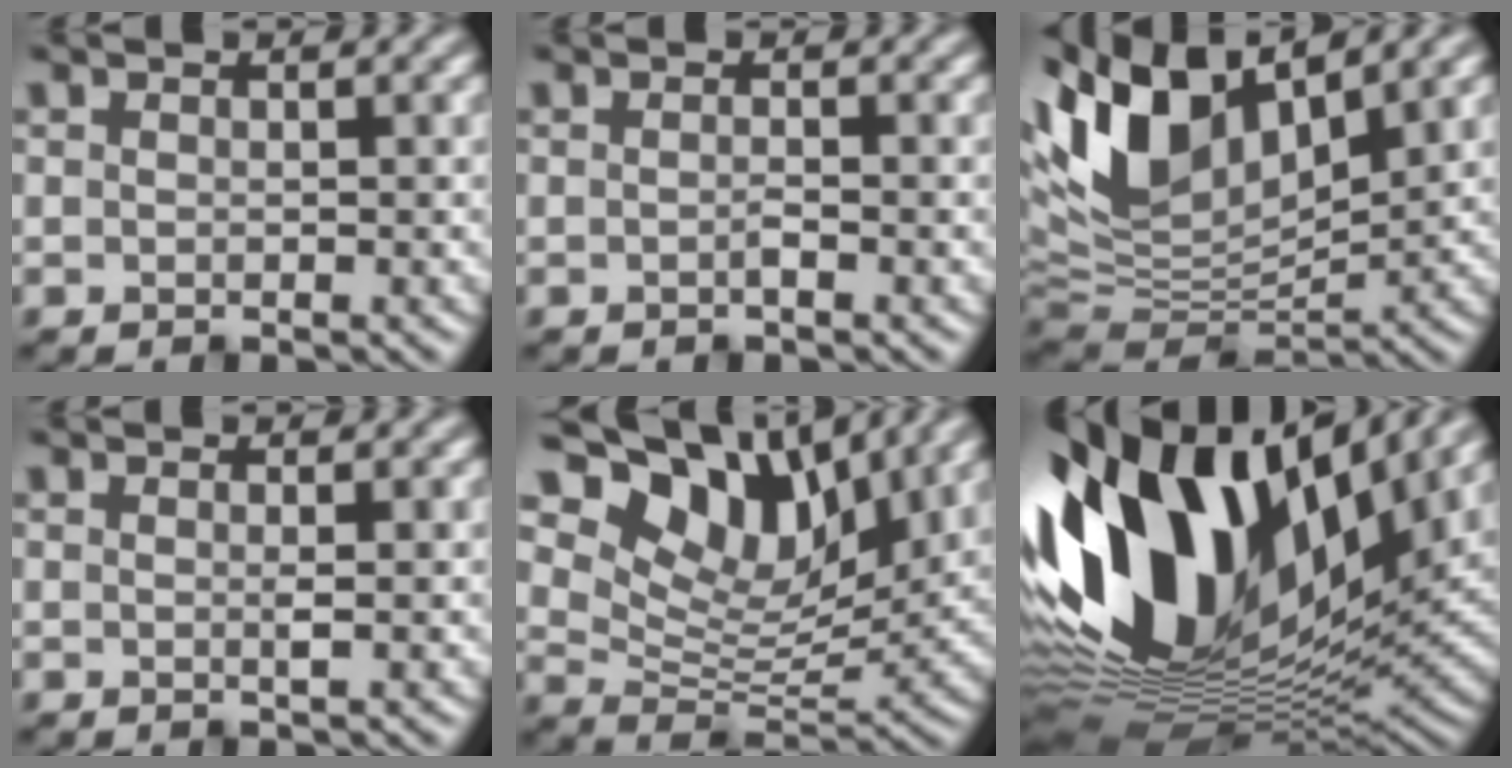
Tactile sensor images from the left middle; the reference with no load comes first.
{"total": 0.7, "force": [-0.5, 0.0, 0.5], "torque": [-0.006, 0.001, -0.010]}
{"total": 10.9, "force": [4.8, 5.5, 8.0], "torque": [-0.169, 0.015, 0.087]}
{"total": 0.8, "force": [0.2, 0.1, 0.8], "torque": [-0.010, -0.002, -0.002]}
{"total": 11.2, "force": [6.8, 6.1, 6.6], "torque": [-0.129, 0.012, 0.119]}
{"total": 17.0, "force": [5.2, 9.2, 13.2], "torque": [-0.267, 0.026, 0.073]}